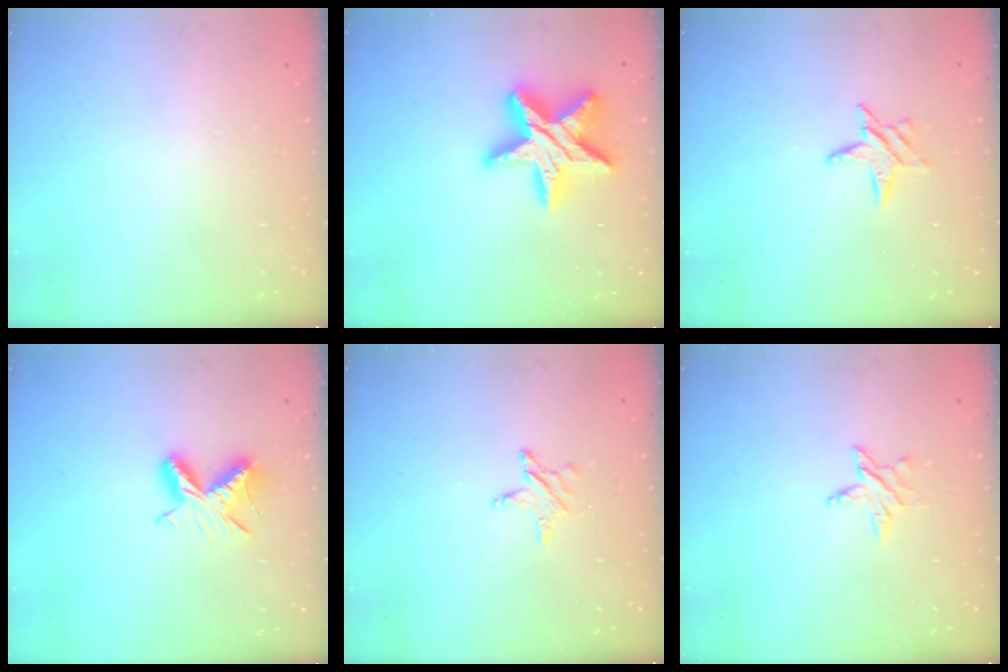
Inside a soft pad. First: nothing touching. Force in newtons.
{"total": 19.6, "press": 19.5, "slide": 1.2}
{"total": 7.1, "press": 7.1, "slide": 0.7}
{"total": 8.7, "press": 8.7, "slide": 0.9}
{"total": 2.9, "press": 2.9, "slide": 0.3}
{"total": 5.0, "press": 4.9, "slide": 0.6}